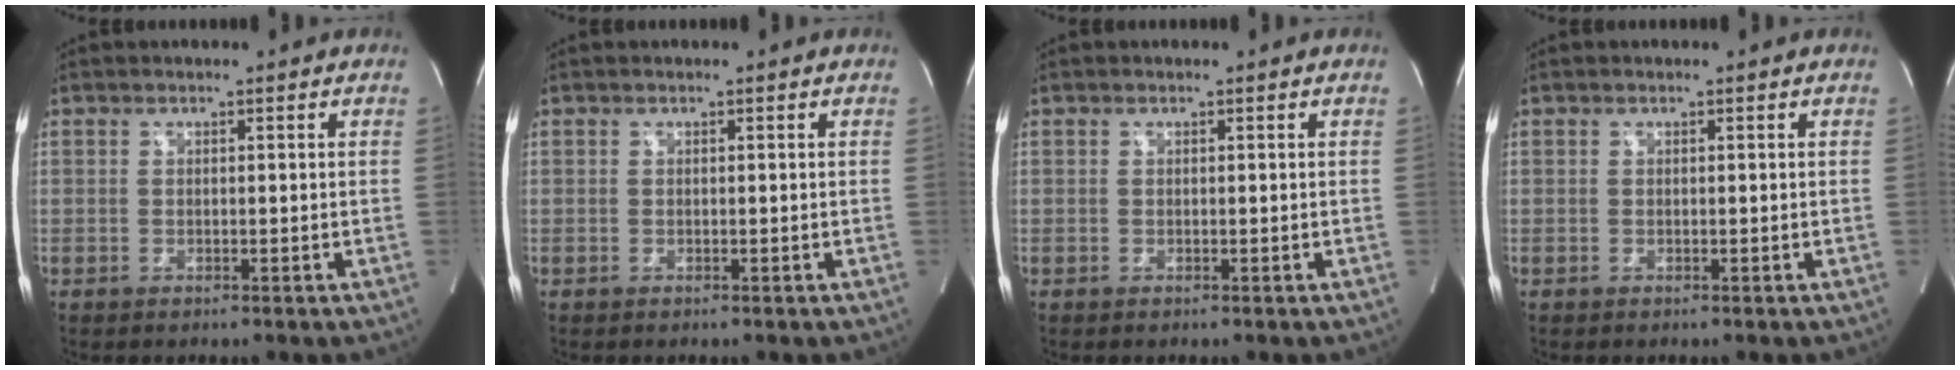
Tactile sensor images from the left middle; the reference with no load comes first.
{"total": 0.0}
{"total": 0.0}
{"total": 0.0}